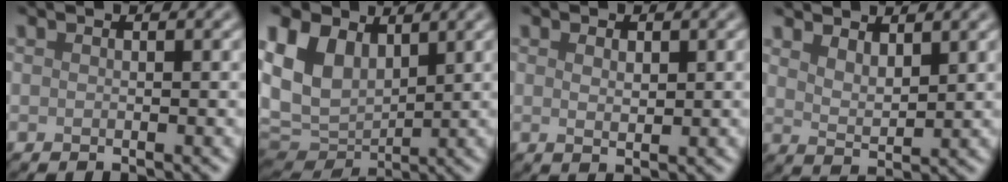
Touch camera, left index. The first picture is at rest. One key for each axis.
{"total": 8.9, "fx": 3.0, "fy": 6.3, "fz": 5.5, "tx": -0.138, "ty": 0.002, "tz": 0.063}
{"total": 1.4, "fx": 0.6, "fy": 0.7, "fz": 1.1, "tx": -0.019, "ty": -0.003, "tz": 0.013}
{"total": 2.9, "fx": 2.4, "fy": 0.9, "fz": 1.4, "tx": -0.030, "ty": -0.005, "tz": 0.047}